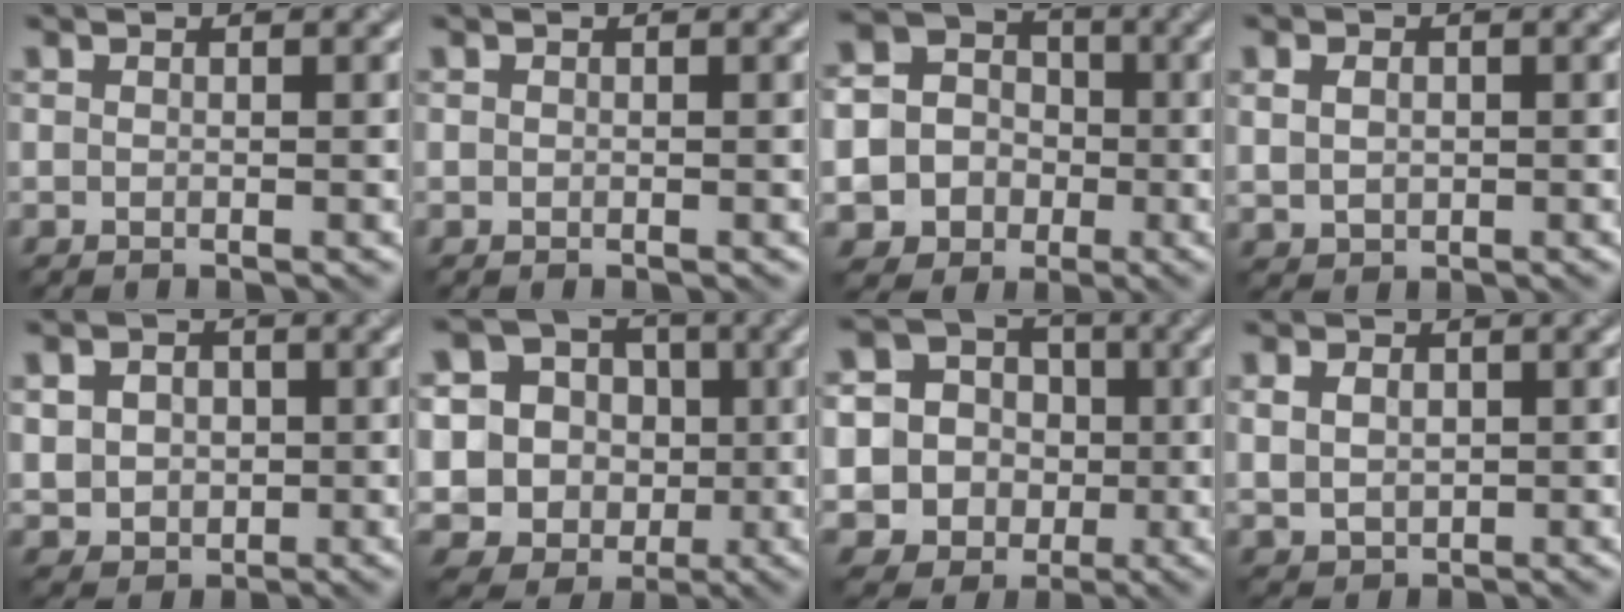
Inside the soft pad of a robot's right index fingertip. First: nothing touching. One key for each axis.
{"total": 0.0}
{"total": 10.2, "fx": -3.3, "fy": 9.4, "fz": 2.4, "tx": -0.068, "ty": -0.020, "tz": -0.072}
{"total": 2.2, "fx": 0.4, "fy": 1.8, "fz": 1.2, "tx": -0.030, "ty": -0.001, "tz": 0.015}
{"total": 4.7, "fx": 0.6, "fy": 4.0, "fz": 2.3, "tx": -0.053, "ty": 0.011, "tz": 0.001}
{"total": 11.9, "fx": -1.0, "fy": 11.2, "fz": 3.8, "tx": -0.108, "ty": 0.027, "tz": -0.032}
{"total": 10.4, "fx": -1.7, "fy": 9.9, "fz": 2.9, "tx": -0.086, "ty": 0.007, "tz": -0.044}
{"total": 2.9, "fx": 0.6, "fy": 2.2, "fz": 1.7, "tx": -0.040, "ty": -0.002, "tz": 0.018}